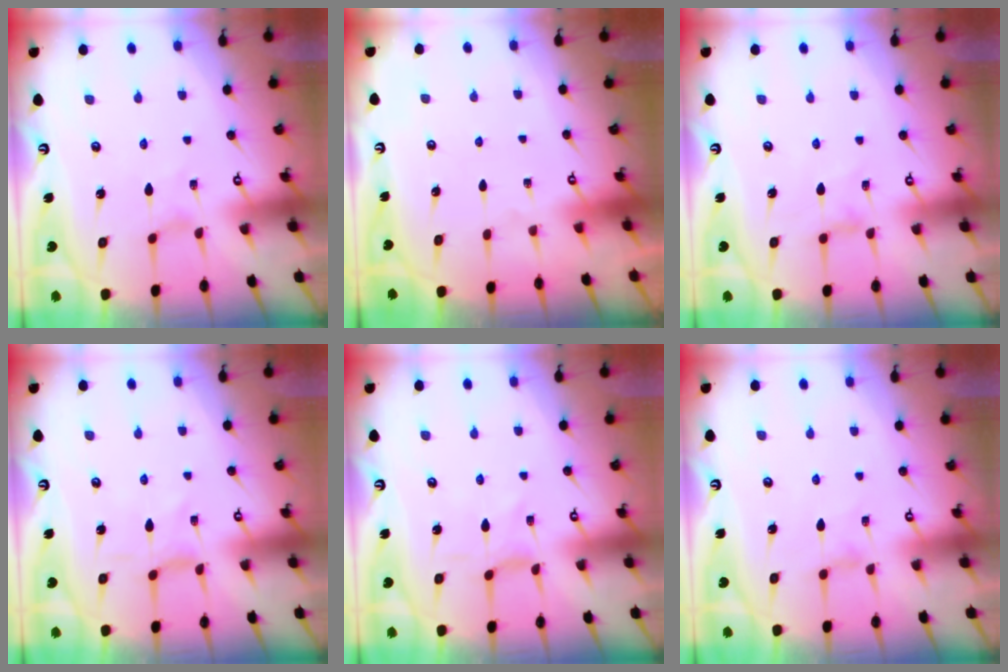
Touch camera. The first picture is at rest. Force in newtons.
{"total": 0.0}
{"total": 1.5, "press": 1.4, "slide": 0.3}
{"total": 0.0}
{"total": 0.0}
{"total": 0.9, "press": 0.8, "slide": 0.3}